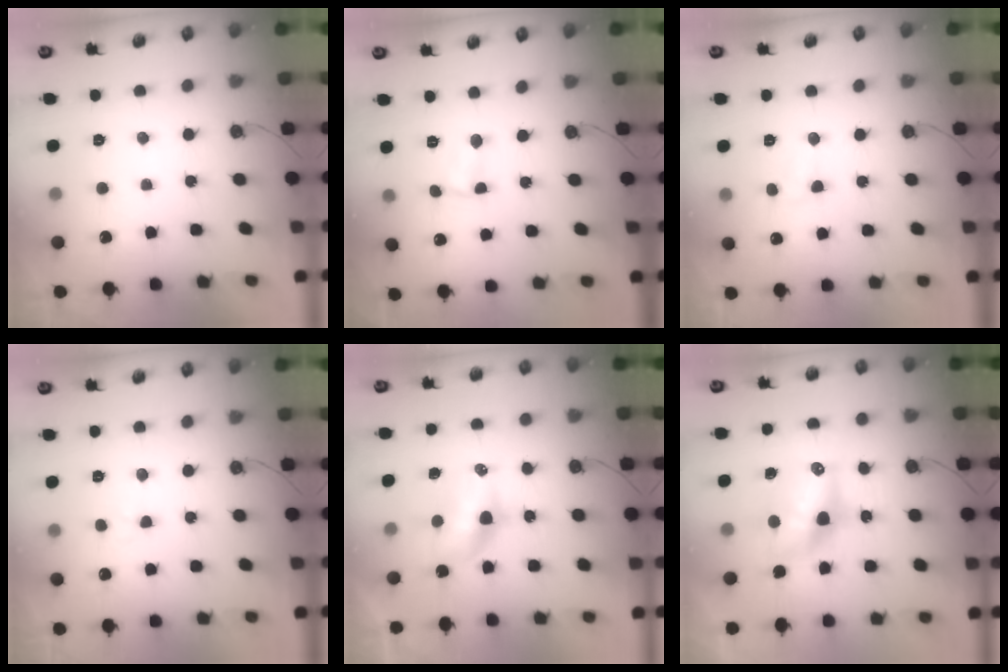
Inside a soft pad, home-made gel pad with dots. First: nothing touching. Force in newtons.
{"total": 1.8, "press": 1.8, "slide": 0.2}
{"total": 4.0, "press": 4.0, "slide": 0.5}
{"total": 2.9, "press": 2.8, "slide": 0.5}
{"total": 7.6, "press": 7.6, "slide": 0.5}
{"total": 10.1, "press": 10.1, "slide": 0.6}